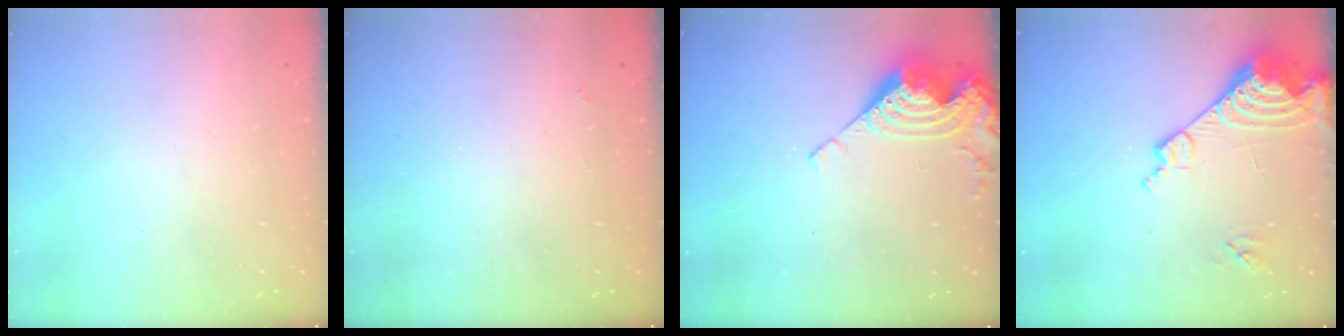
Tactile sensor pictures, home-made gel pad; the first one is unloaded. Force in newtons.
{"total": 2.5, "press": 2.5, "slide": 0.5}
{"total": 11.9, "press": 11.9, "slide": 0.8}
{"total": 15.0, "press": 14.9, "slide": 1.6}